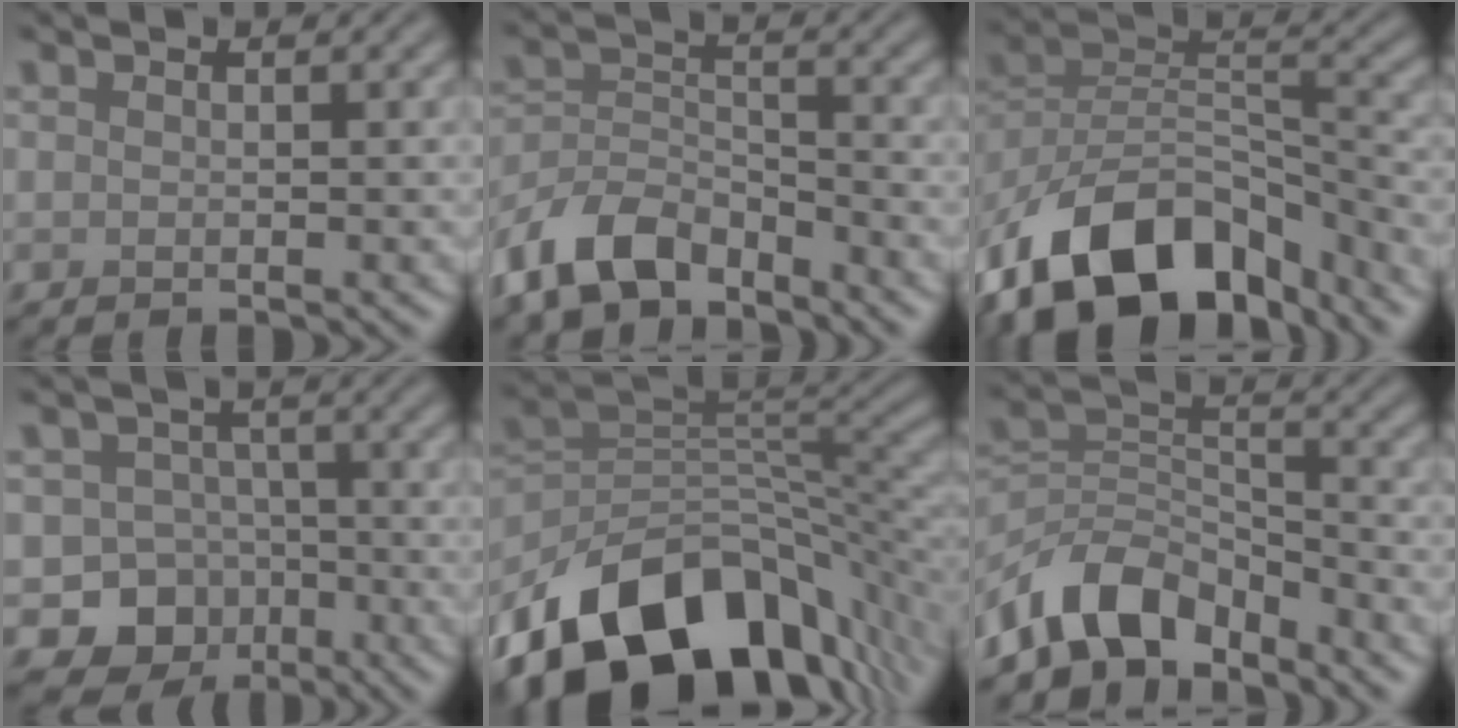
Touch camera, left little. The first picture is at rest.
{"total": 7.0, "force": [-5.6, 3.1, 3.0], "torque": [-0.054, -0.005, -0.119]}
{"total": 14.4, "force": [-9.1, 8.2, 7.6], "torque": [-0.154, 0.012, -0.164]}
{"total": 8.7, "force": [-4.0, 7.4, 2.1], "torque": [-0.004, -0.018, -0.078]}
{"total": 15.1, "force": [-8.6, 9.1, 8.4], "torque": [-0.137, 0.008, -0.156]}
{"total": 6.7, "force": [-5.3, 3.1, 2.7], "torque": [-0.037, 0.001, -0.110]}